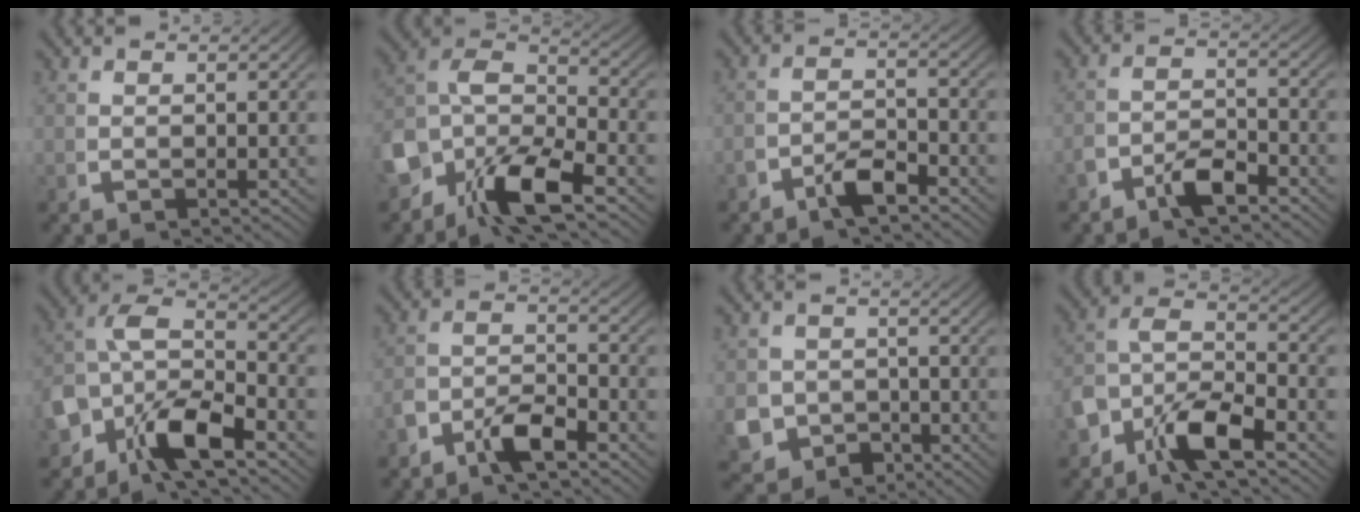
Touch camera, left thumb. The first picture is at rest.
{"total": 12.4, "force": [-1.7, 9.5, 7.8], "torque": [-0.190, -0.041, -0.029]}
{"total": 2.8, "force": [-1.8, 1.4, 1.7], "torque": [-0.029, -0.007, -0.034]}
{"total": 3.2, "force": [-1.9, 1.8, 1.9], "torque": [-0.037, -0.009, -0.036]}
{"total": 10.5, "force": [-1.0, 7.8, 6.9], "torque": [-0.165, -0.030, -0.018]}
{"total": 3.9, "force": [-1.9, 2.3, 2.4], "torque": [-0.053, -0.014, -0.037]}
{"total": 7.4, "force": [-3.3, 6.0, 2.7], "torque": [-0.068, -0.038, -0.045]}
{"total": 8.1, "force": [-1.3, 5.9, 5.4], "torque": [-0.132, -0.024, -0.027]}